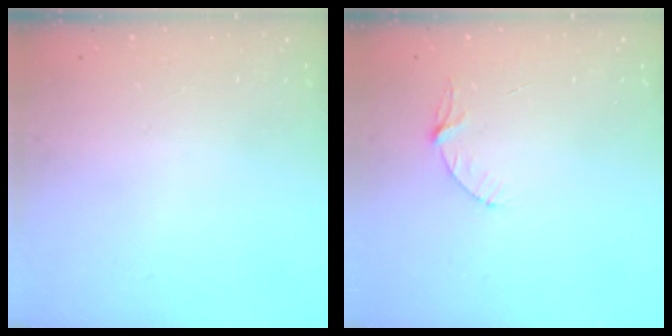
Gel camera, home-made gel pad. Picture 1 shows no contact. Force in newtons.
{"total": 4.0, "press": 4.0, "slide": 0.4}